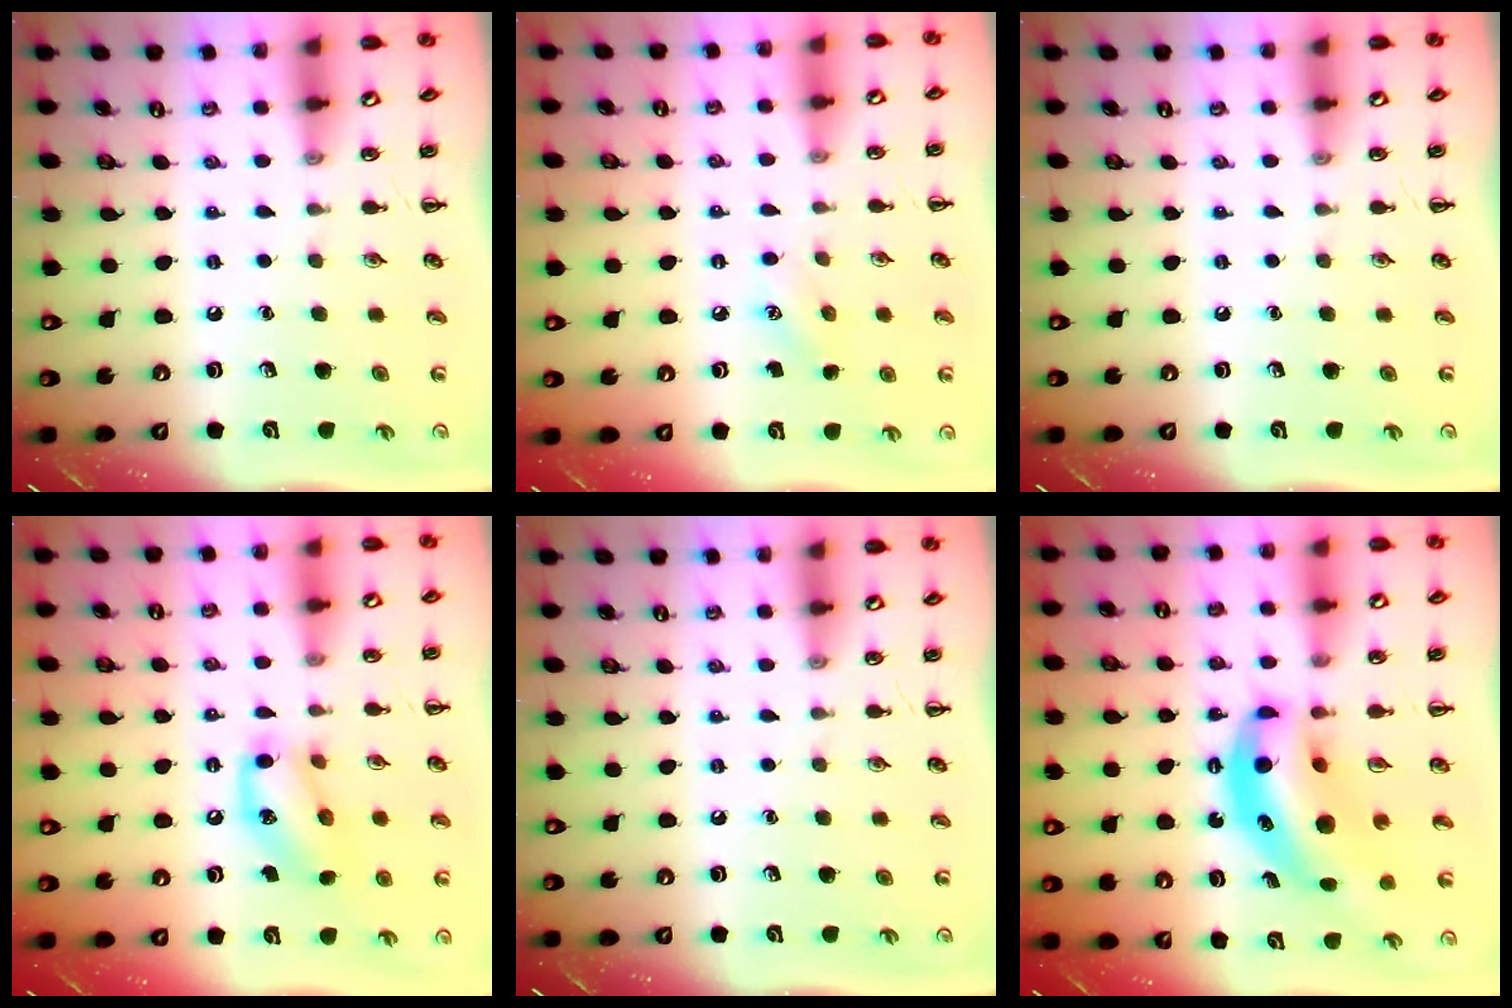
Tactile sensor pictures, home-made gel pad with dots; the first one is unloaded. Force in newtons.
{"total": 5.5, "press": 5.3, "slide": 1.5}
{"total": 0.0}
{"total": 13.4, "press": 13.1, "slide": 2.4}
{"total": 0.0}
{"total": 13.1, "press": 12.7, "slide": 3.0}